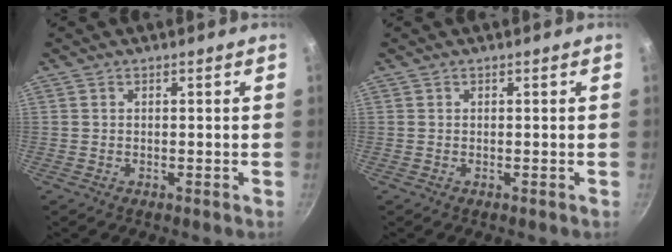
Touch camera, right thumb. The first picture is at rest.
{"total": 0.0}